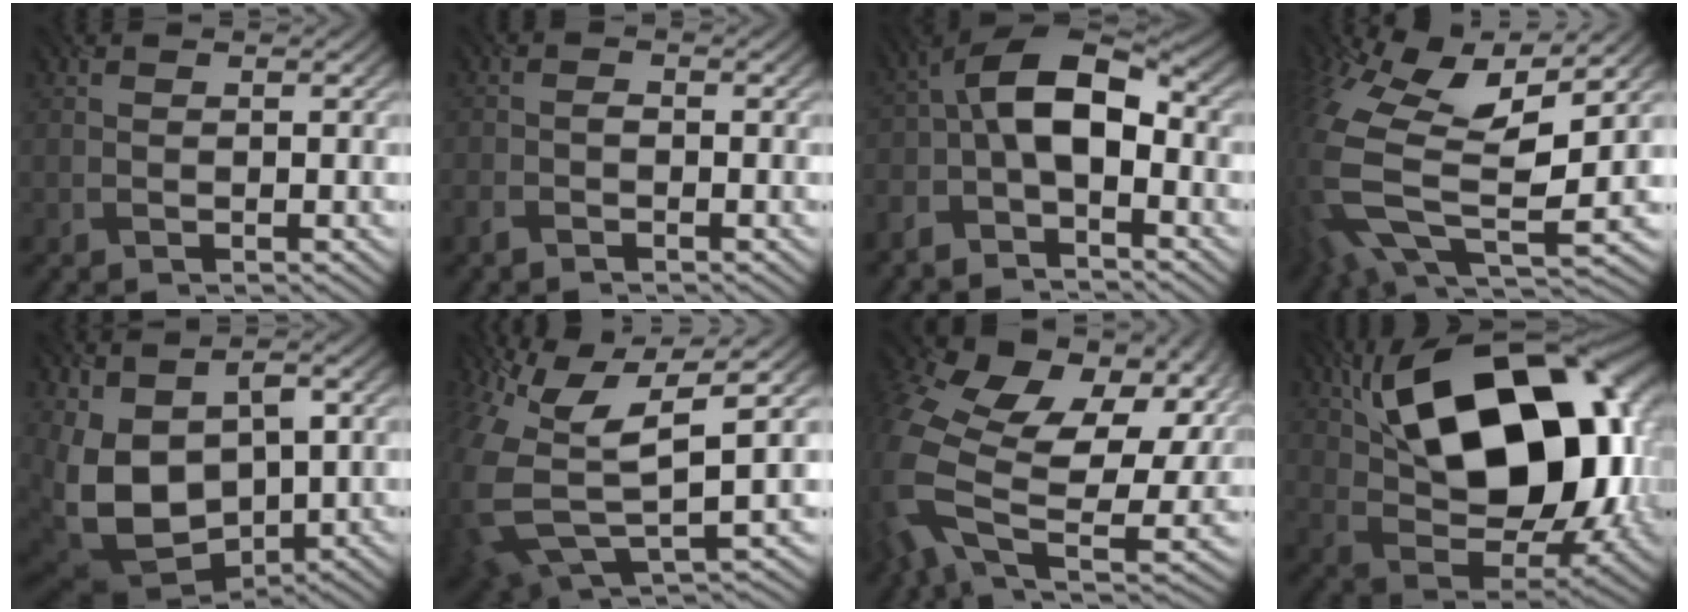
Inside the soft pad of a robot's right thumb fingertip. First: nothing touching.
{"total": 1.7, "force": [-1.3, 0.6, 0.8], "torque": [-0.022, -0.002, -0.033]}
{"total": 9.1, "force": [-3.0, 4.4, 7.4], "torque": [-0.141, 0.007, -0.069]}
{"total": 15.2, "force": [0.5, 7.5, 13.3], "torque": [-0.338, -0.017, 0.029]}
{"total": 13.8, "force": [0.8, 9.2, 10.2], "torque": [-0.228, -0.035, 0.035]}
{"total": 12.9, "force": [0.5, 6.7, 11.0], "torque": [-0.270, -0.022, 0.019]}
{"total": 18.5, "force": [0.8, 12.6, 13.5], "torque": [-0.335, -0.053, 0.058]}
{"total": 20.1, "force": [5.5, 11.3, 15.7], "torque": [-0.266, 0.019, 0.091]}